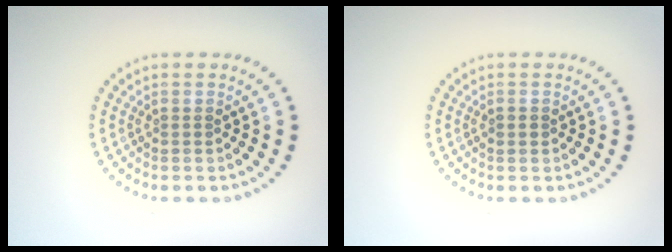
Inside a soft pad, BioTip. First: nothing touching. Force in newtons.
{"total": 0.8, "press": 0.8, "slide": 0.0}